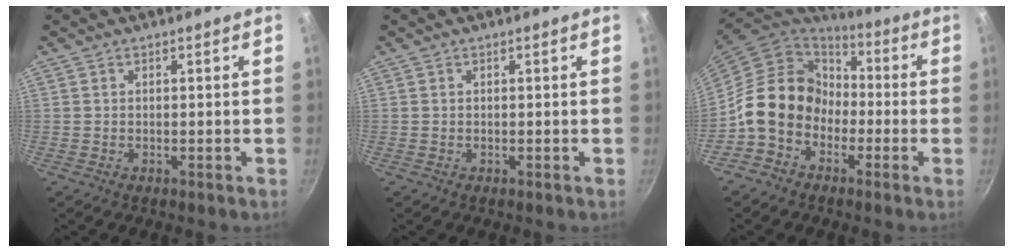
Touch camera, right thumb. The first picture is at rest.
{"total": 0.0}
{"total": 13.8, "force": [-3.5, 11.4, 7.0], "torque": [-0.078, 0.049, -0.076]}